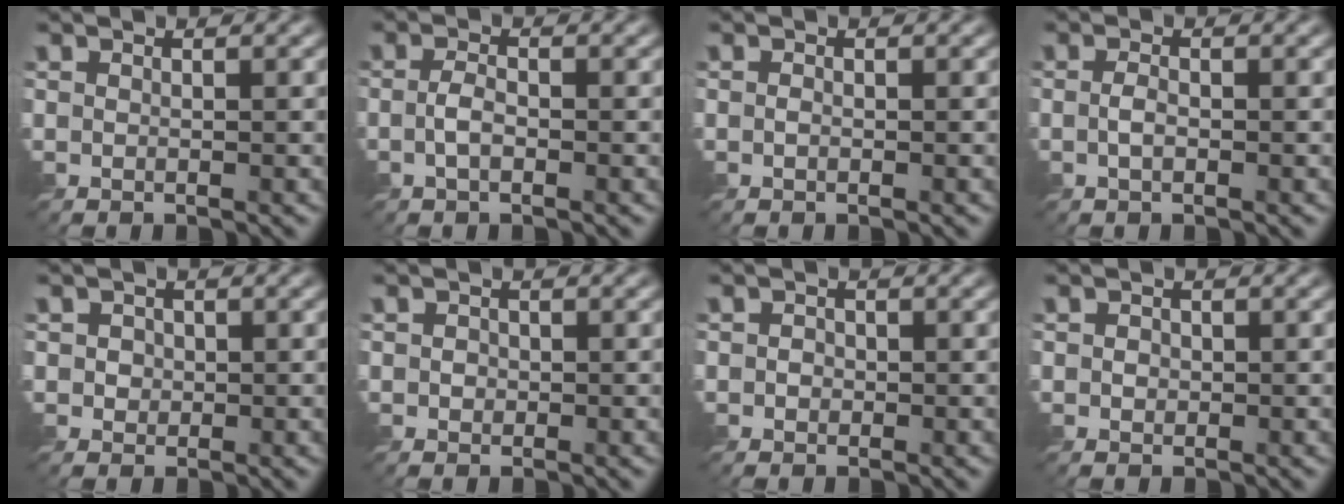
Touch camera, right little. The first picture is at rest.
{"total": 1.8, "force": [-0.8, 0.8, 1.4], "torque": [-0.029, 0.002, -0.020]}
{"total": 0.5, "force": [-0.4, 0.3, 0.2], "torque": [-0.004, -0.001, -0.010]}
{"total": 1.3, "force": [-0.6, 0.6, 1.0], "torque": [-0.021, -0.001, -0.014]}
{"total": 1.4, "force": [0.1, 1.3, 0.4], "torque": [-0.010, -0.001, 0.005]}
{"total": 1.0, "force": [-0.1, 0.9, 0.2], "torque": [-0.001, -0.003, -0.002]}
{"total": 1.1, "force": [-0.2, 1.0, 0.3], "torque": [-0.002, -0.003, -0.006]}
{"total": 1.0, "force": [-0.1, 0.9, 0.3], "torque": [-0.004, -0.002, -0.002]}